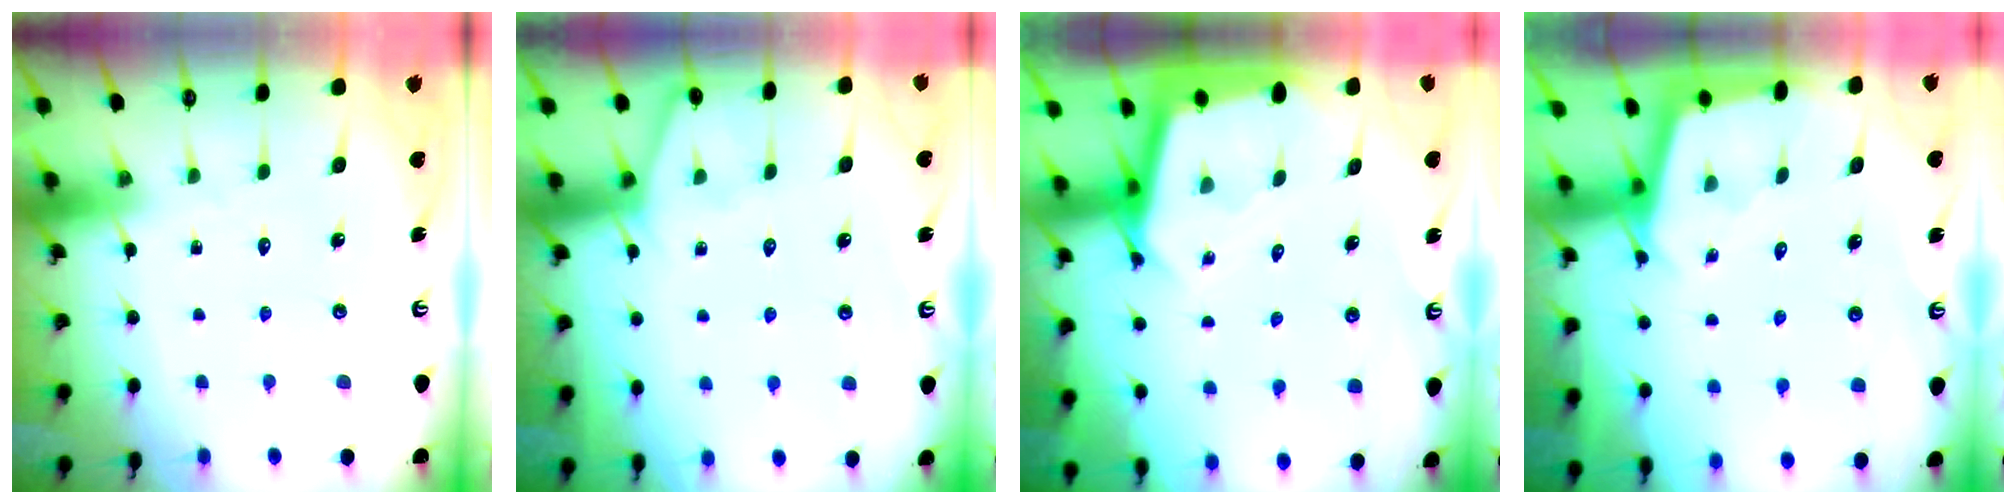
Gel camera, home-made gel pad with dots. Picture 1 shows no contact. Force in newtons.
{"total": 3.9, "press": 3.8, "slide": 0.6}
{"total": 2.8, "press": 2.8, "slide": 0.2}
{"total": 2.4, "press": 2.4, "slide": 0.1}